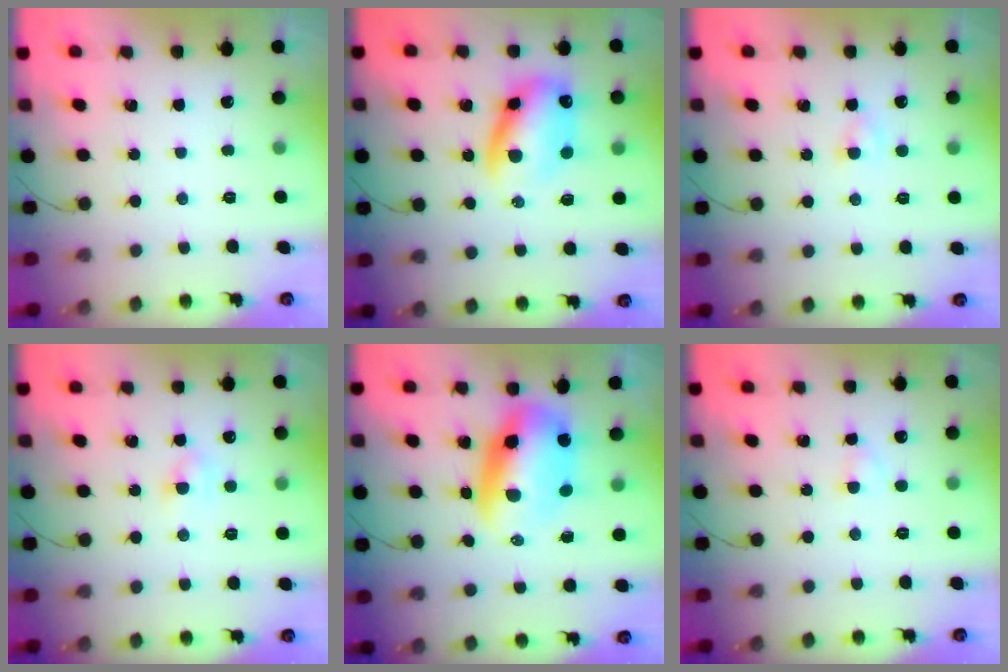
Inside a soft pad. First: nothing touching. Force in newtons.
{"total": 12.4, "press": 12.0, "slide": 3.1}
{"total": 1.0, "press": 0.8, "slide": 0.6}
{"total": 3.0, "press": 2.9, "slide": 0.8}
{"total": 11.3, "press": 11.0, "slide": 2.7}
{"total": 1.9, "press": 1.7, "slide": 0.9}